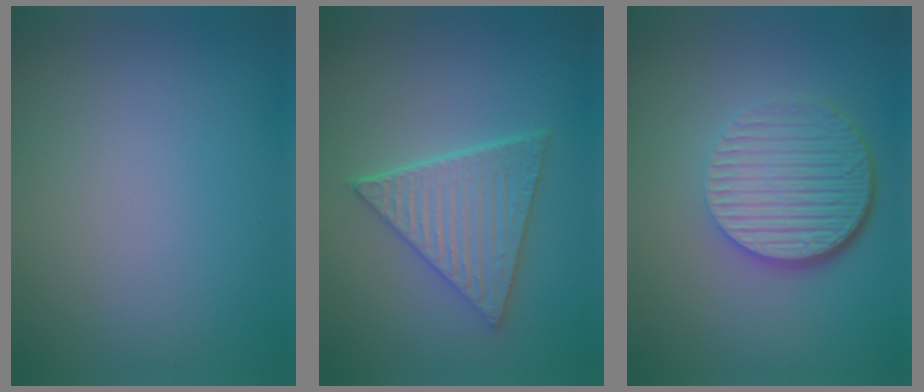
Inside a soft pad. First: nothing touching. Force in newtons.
{"total": 5.5, "press": 4.5, "slide": 3.2}
{"total": 6.7, "press": 4.5, "slide": 5.0}